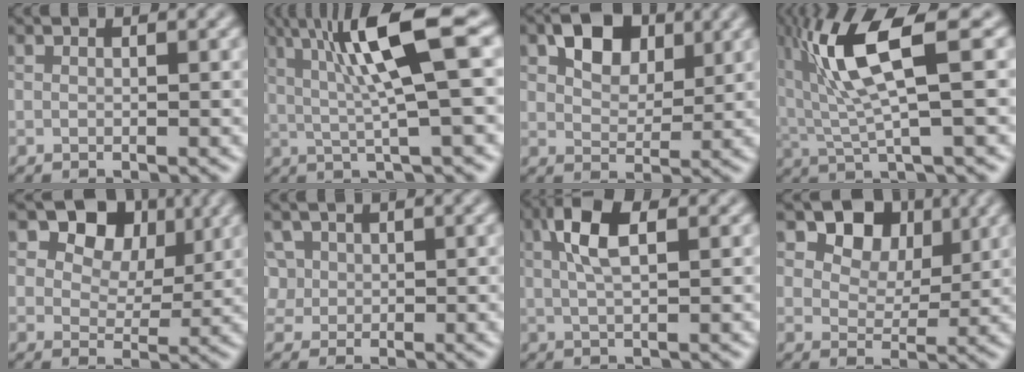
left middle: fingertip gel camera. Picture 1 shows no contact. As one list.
[{"total": 8.2, "force": [1.8, 1.0, 8.0], "torque": [-0.132, 0.012, 0.037]}, {"total": 4.2, "force": [1.7, 2.8, 2.6], "torque": [-0.045, 0.007, 0.029]}, {"total": 7.8, "force": [2.1, 1.6, 7.3], "torque": [-0.154, 0.008, 0.049]}, {"total": 6.8, "force": [3.5, 4.7, 3.4], "torque": [-0.073, 0.004, 0.069]}, {"total": 2.2, "force": [0.8, 2.0, 0.5], "torque": [-0.032, 0.009, 0.036]}, {"total": 4.3, "force": [0.9, 1.5, 3.9], "torque": [-0.088, 0.013, 0.021]}, {"total": 5.2, "force": [2.5, 3.7, 2.6], "torque": [-0.047, -0.008, 0.048]}]